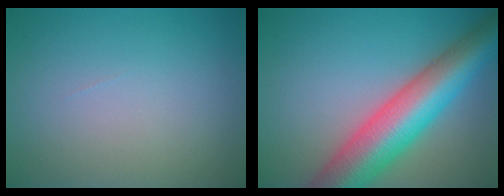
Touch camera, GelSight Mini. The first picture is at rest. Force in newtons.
{"total": 10.5, "press": 10.5, "slide": 0.5}